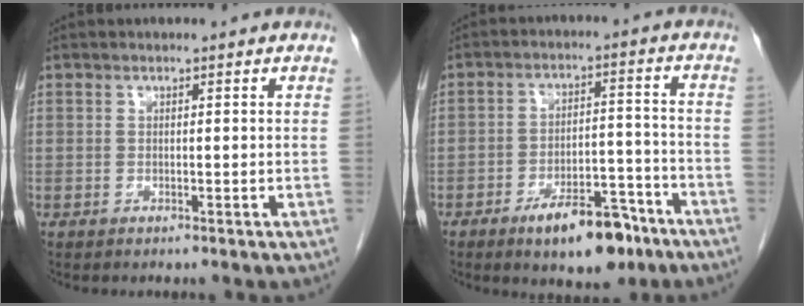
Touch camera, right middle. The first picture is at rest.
{"total": 10.0, "force": [-6.5, 3.8, 6.6], "torque": [-0.095, 0.009, -0.099]}